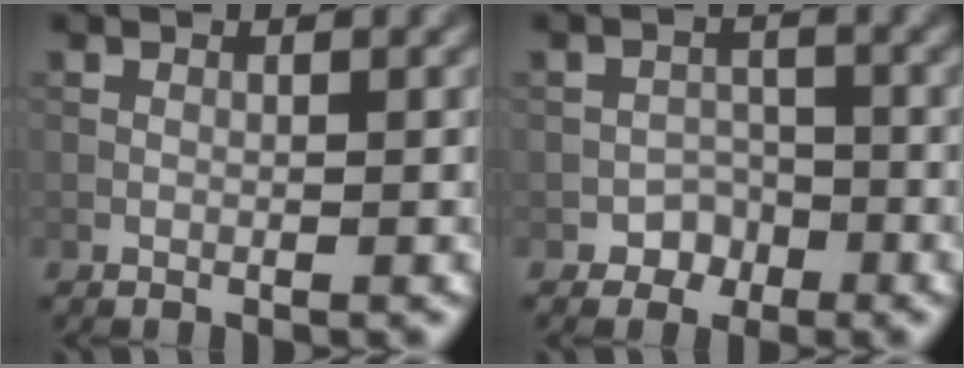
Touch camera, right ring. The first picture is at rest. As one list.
[{"total": 2.2, "force": [-1.5, 1.6, 0.2], "torque": [0.009, 0.009, -0.022]}]